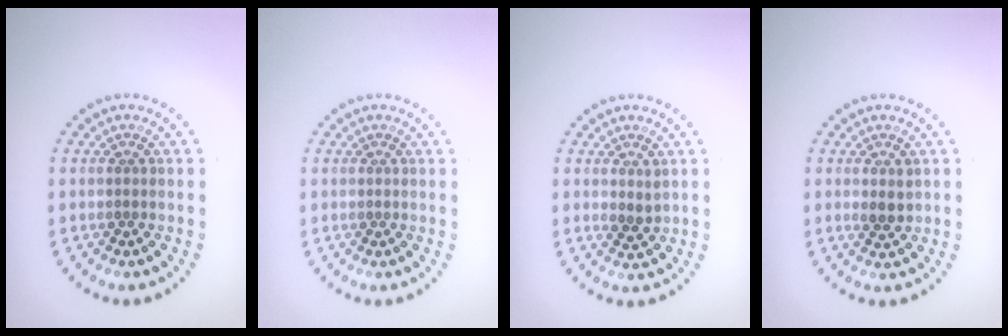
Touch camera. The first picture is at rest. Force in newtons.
{"total": 0.0}
{"total": 1.2, "press": 1.0, "slide": 0.6}
{"total": 1.5, "press": 1.3, "slide": 0.6}